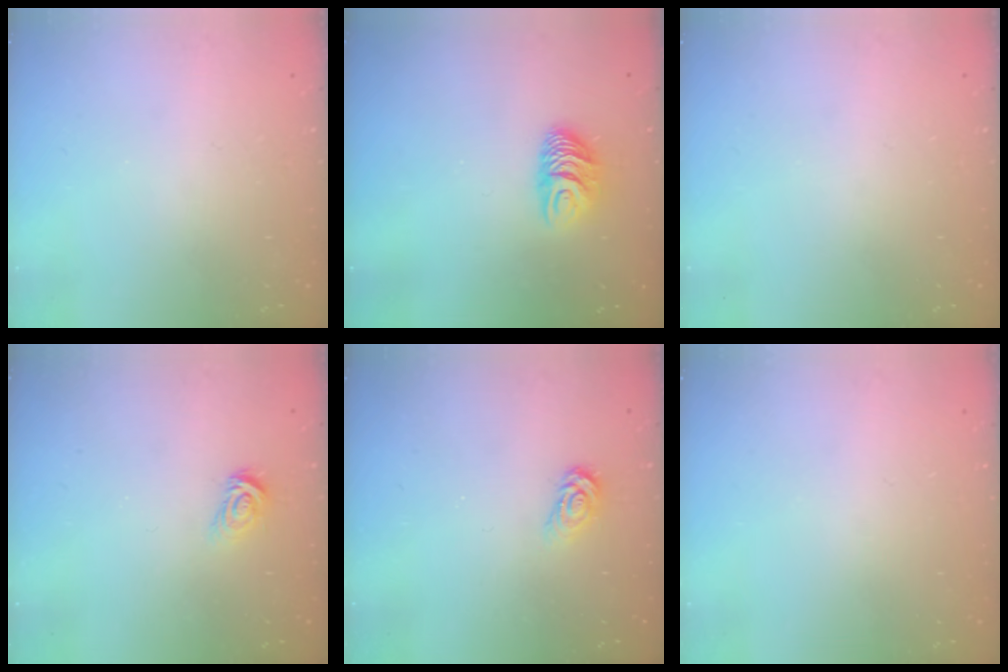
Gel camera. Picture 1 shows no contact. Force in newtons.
{"total": 7.9, "press": 7.9, "slide": 0.7}
{"total": 0.0}
{"total": 4.1, "press": 4.1, "slide": 0.5}
{"total": 3.1, "press": 3.1, "slide": 0.3}
{"total": 0.0}